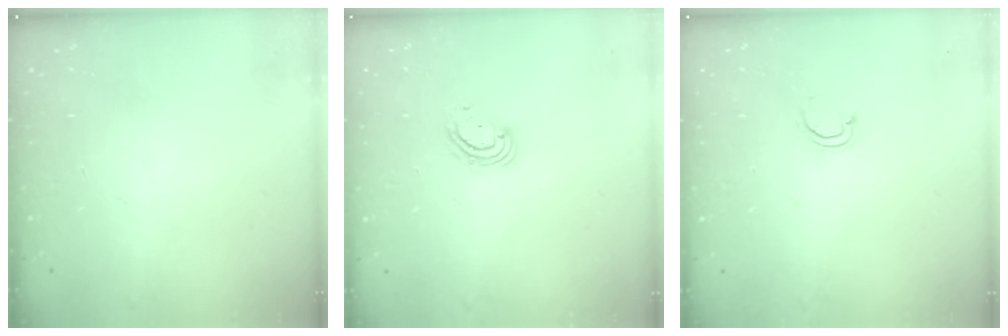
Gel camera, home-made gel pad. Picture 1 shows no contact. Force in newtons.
{"total": 5.0, "press": 4.9, "slide": 0.5}
{"total": 3.1, "press": 3.1, "slide": 0.2}